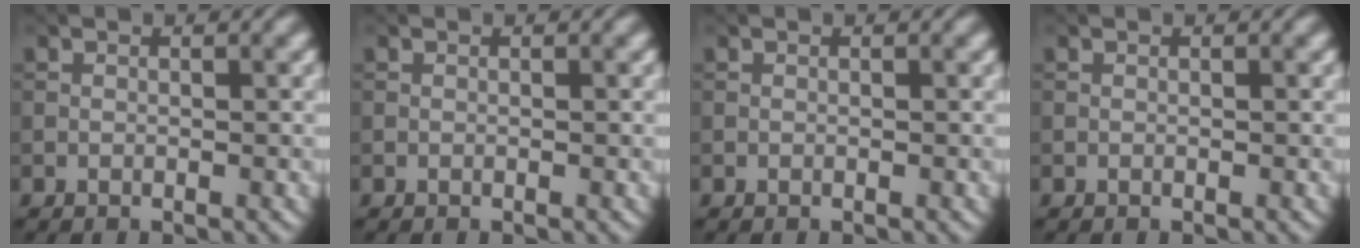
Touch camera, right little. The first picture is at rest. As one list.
[{"total": 0.0}, {"total": 0.0}, {"total": 0.0}]